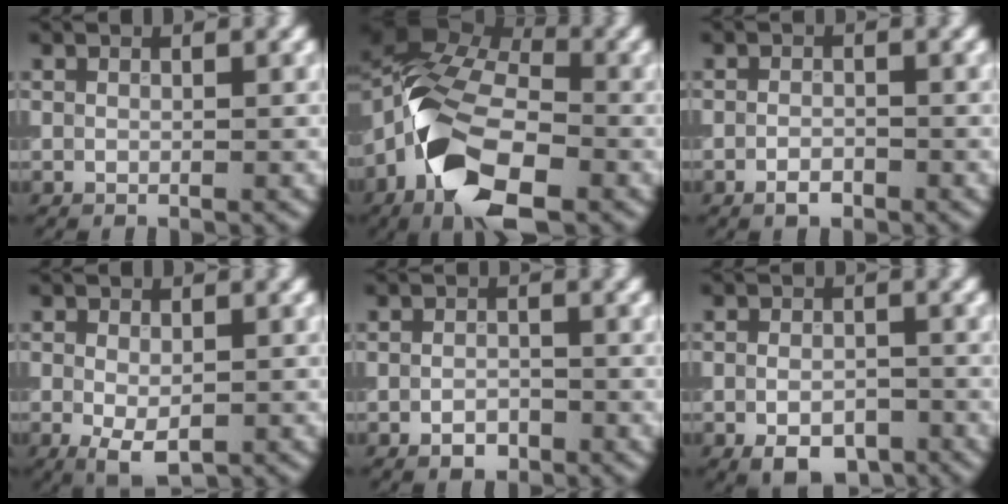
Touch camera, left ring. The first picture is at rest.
{"total": 11.3, "force": [-4.7, 6.1, 8.3], "torque": [-0.156, -0.001, -0.091]}
{"total": 1.3, "force": [-0.8, 0.7, 0.8], "torque": [-0.013, 0.001, -0.017]}
{"total": 3.4, "force": [-1.0, 1.9, 2.7], "torque": [-0.052, -0.012, -0.012]}
{"total": 1.6, "force": [-1.0, 1.0, 0.8], "torque": [-0.011, 0.001, -0.019]}
{"total": 4.3, "force": [-2.3, 2.4, 2.7], "torque": [-0.040, -0.004, -0.040]}